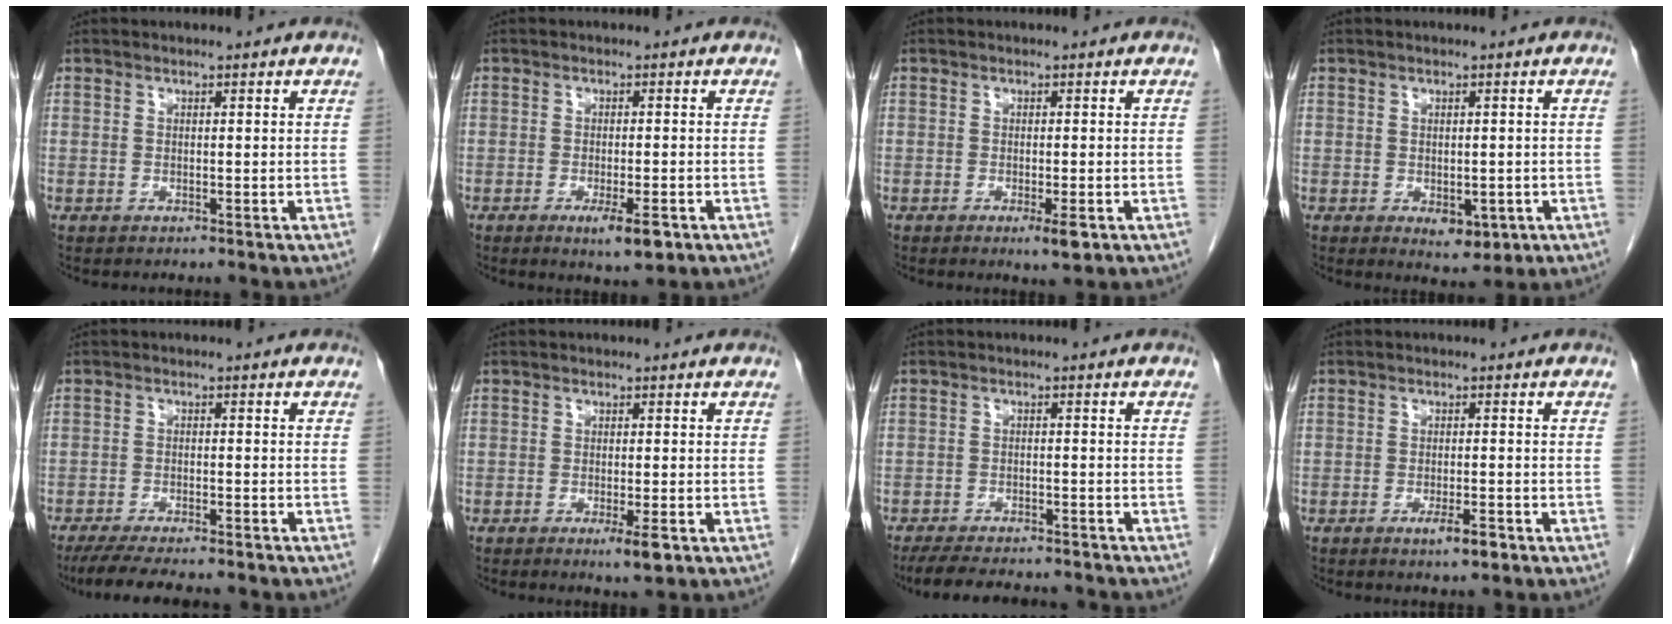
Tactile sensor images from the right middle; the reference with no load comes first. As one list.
[{"total": 4.6, "force": [-2.4, 0.9, 3.9], "torque": [-0.061, -0.007, -0.031]}, {"total": 2.4, "force": [-1.1, 0.4, 2.2], "torque": [-0.031, -0.005, -0.014]}, {"total": 4.0, "force": [-1.3, 2.2, 3.1], "torque": [-0.037, -0.005, -0.005]}, {"total": 10.1, "force": [-8.5, 1.6, 5.2], "torque": [-0.076, -0.015, -0.125]}, {"total": 2.9, "force": [-1.3, 0.3, 2.6], "torque": [-0.038, -0.007, -0.018]}, {"total": 11.0, "force": [-9.8, 2.3, 4.4], "torque": [-0.071, -0.008, -0.139]}, {"total": 3.1, "force": [-1.7, 0.6, 2.5], "torque": [-0.040, -0.002, -0.025]}]